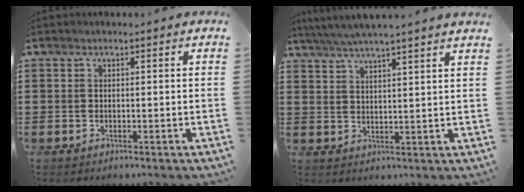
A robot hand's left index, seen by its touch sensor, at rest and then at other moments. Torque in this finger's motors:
{"motor_torque": [1.48, -0.66, 0.35, 0.21]}